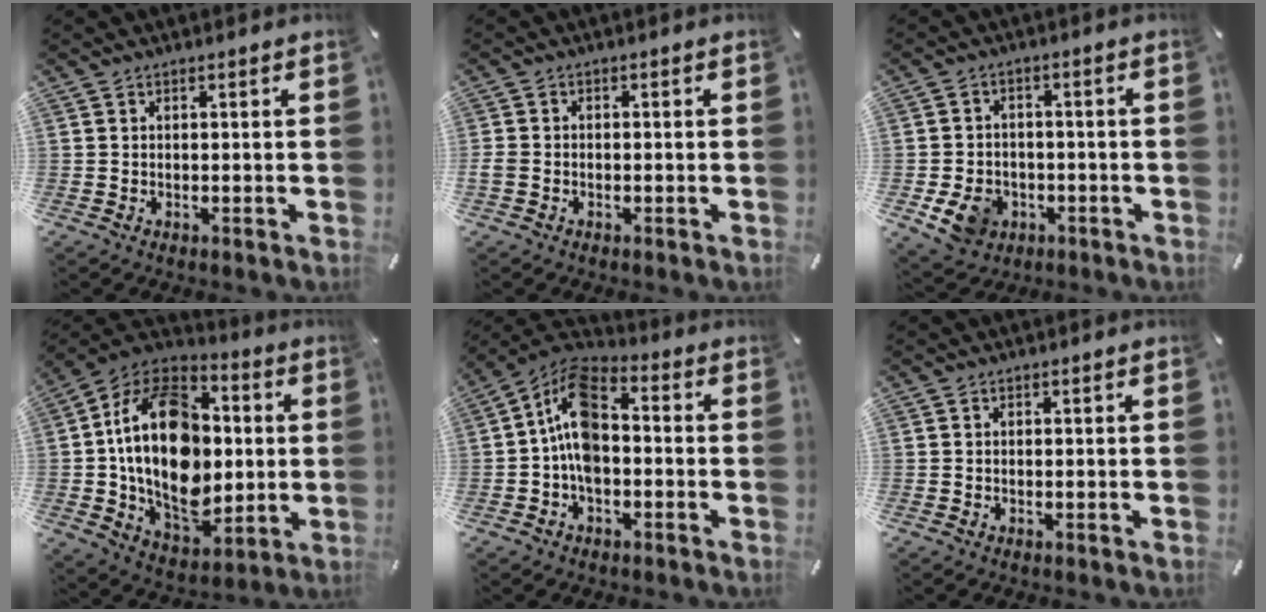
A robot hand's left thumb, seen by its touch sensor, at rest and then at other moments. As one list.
[{"total": 1.7, "force": [-0.9, 1.3, 0.8], "torque": [-0.012, 0.005, -0.017]}, {"total": 8.2, "force": [-3.0, 6.8, 3.6], "torque": [-0.075, 0.014, -0.056]}, {"total": 25.1, "force": [0.5, 17.7, 17.9], "torque": [-0.336, -0.008, 0.013]}, {"total": 10.8, "force": [-1.4, 6.6, 8.4], "torque": [-0.181, 0.002, -0.026]}, {"total": 0.0}]